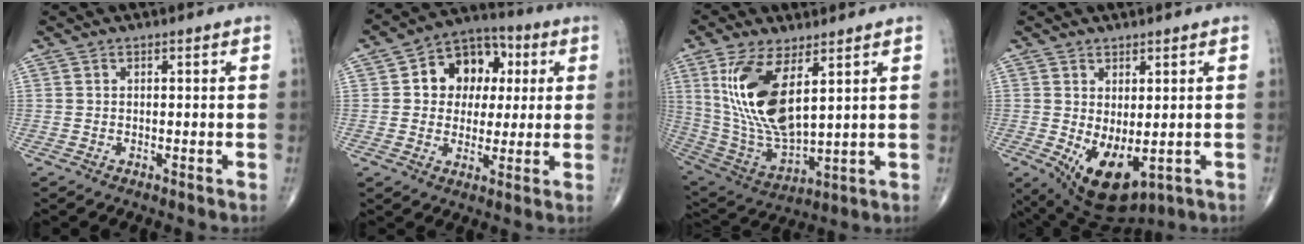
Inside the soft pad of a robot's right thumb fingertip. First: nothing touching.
{"total": 12.7, "force": [2.6, 9.8, 7.6], "torque": [-0.064, 0.012, 0.033]}
{"total": 17.3, "force": [5.8, 7.3, 14.6], "torque": [-0.288, -0.028, 0.130]}
{"total": 9.6, "force": [-1.6, 4.9, 8.1], "torque": [-0.126, -0.011, 0.000]}